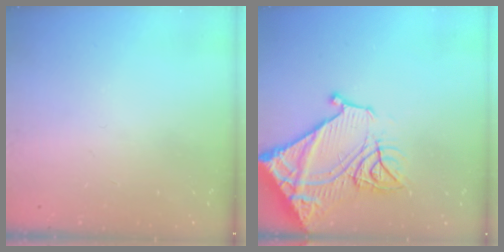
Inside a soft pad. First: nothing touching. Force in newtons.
{"total": 22.0, "press": 21.8, "slide": 2.5}